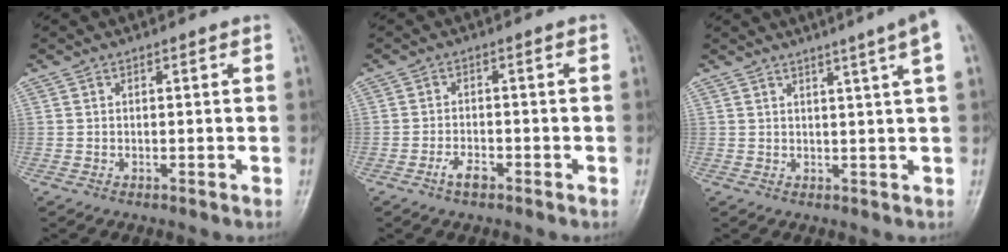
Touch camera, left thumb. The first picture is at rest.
{"total": 2.8, "force": [-1.8, 1.2, 1.8], "torque": [-0.037, 0.011, -0.036]}
{"total": 7.2, "force": [4.1, -0.9, 5.8], "torque": [-0.078, -0.001, 0.046]}